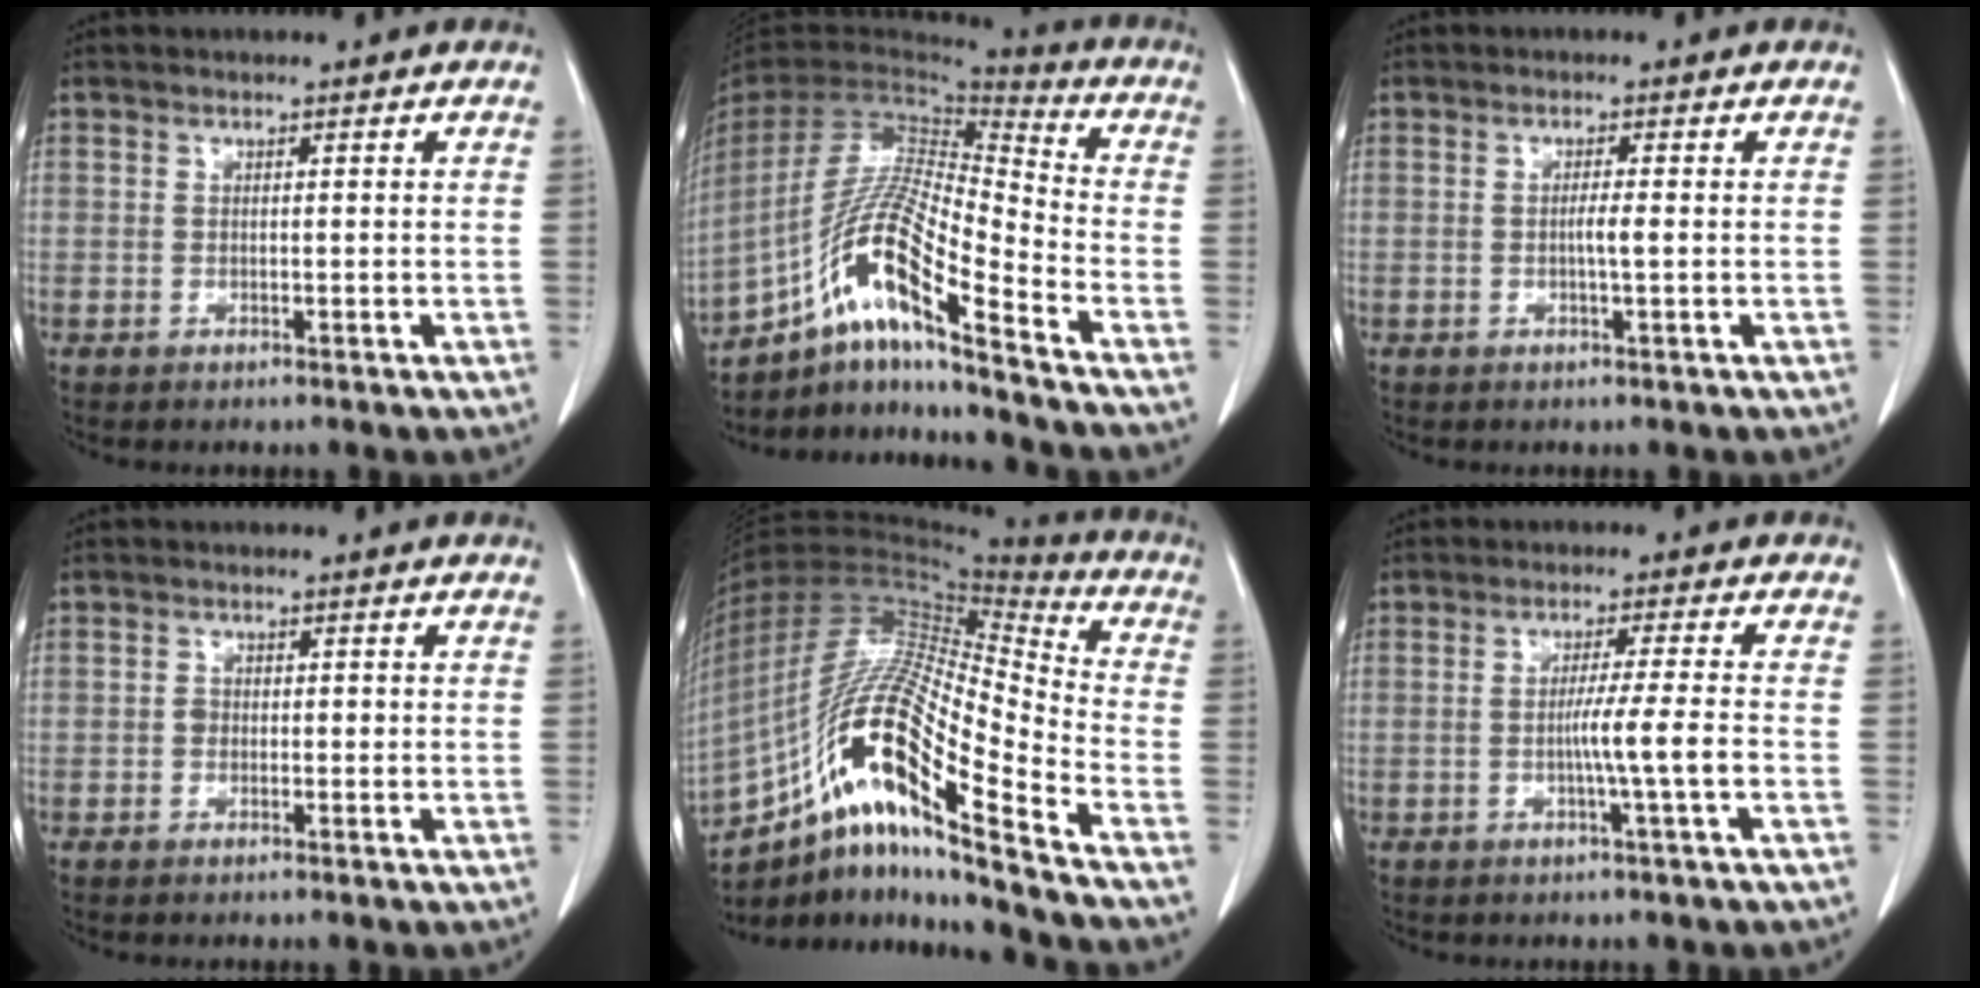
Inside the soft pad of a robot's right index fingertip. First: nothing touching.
{"total": 16.9, "force": [-10.5, 1.1, 13.2], "torque": [-0.274, -0.004, -0.191]}
{"total": 1.7, "force": [-0.2, -0.1, 1.7], "torque": [-0.031, 0.000, -0.004]}
{"total": 1.2, "force": [-0.2, 1.0, 0.6], "torque": [-0.008, 0.004, -0.004]}
{"total": 22.4, "force": [-13.1, 1.9, 18.1], "torque": [-0.364, -0.009, -0.236]}
{"total": 4.8, "force": [-1.3, -1.3, 4.5], "torque": [-0.073, -0.005, -0.022]}